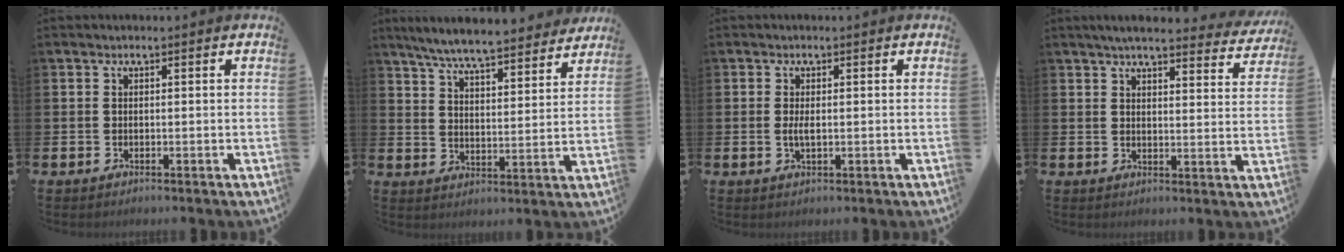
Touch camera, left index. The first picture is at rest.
{"total": 7.4, "force": [7.0, 0.5, 2.1], "torque": [-0.060, -0.049, 0.121]}
{"total": 1.6, "force": [0.1, 0.5, 1.5], "torque": [-0.023, 0.000, -0.002]}
{"total": 4.6, "force": [4.2, 0.5, 1.8], "torque": [-0.033, -0.027, 0.069]}